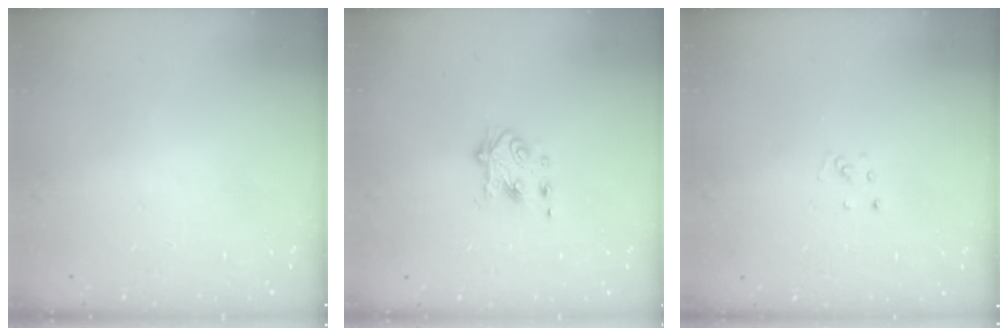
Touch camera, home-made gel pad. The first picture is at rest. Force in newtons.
{"total": 5.3, "press": 5.2, "slide": 0.8}
{"total": 3.1, "press": 3.1, "slide": 0.4}